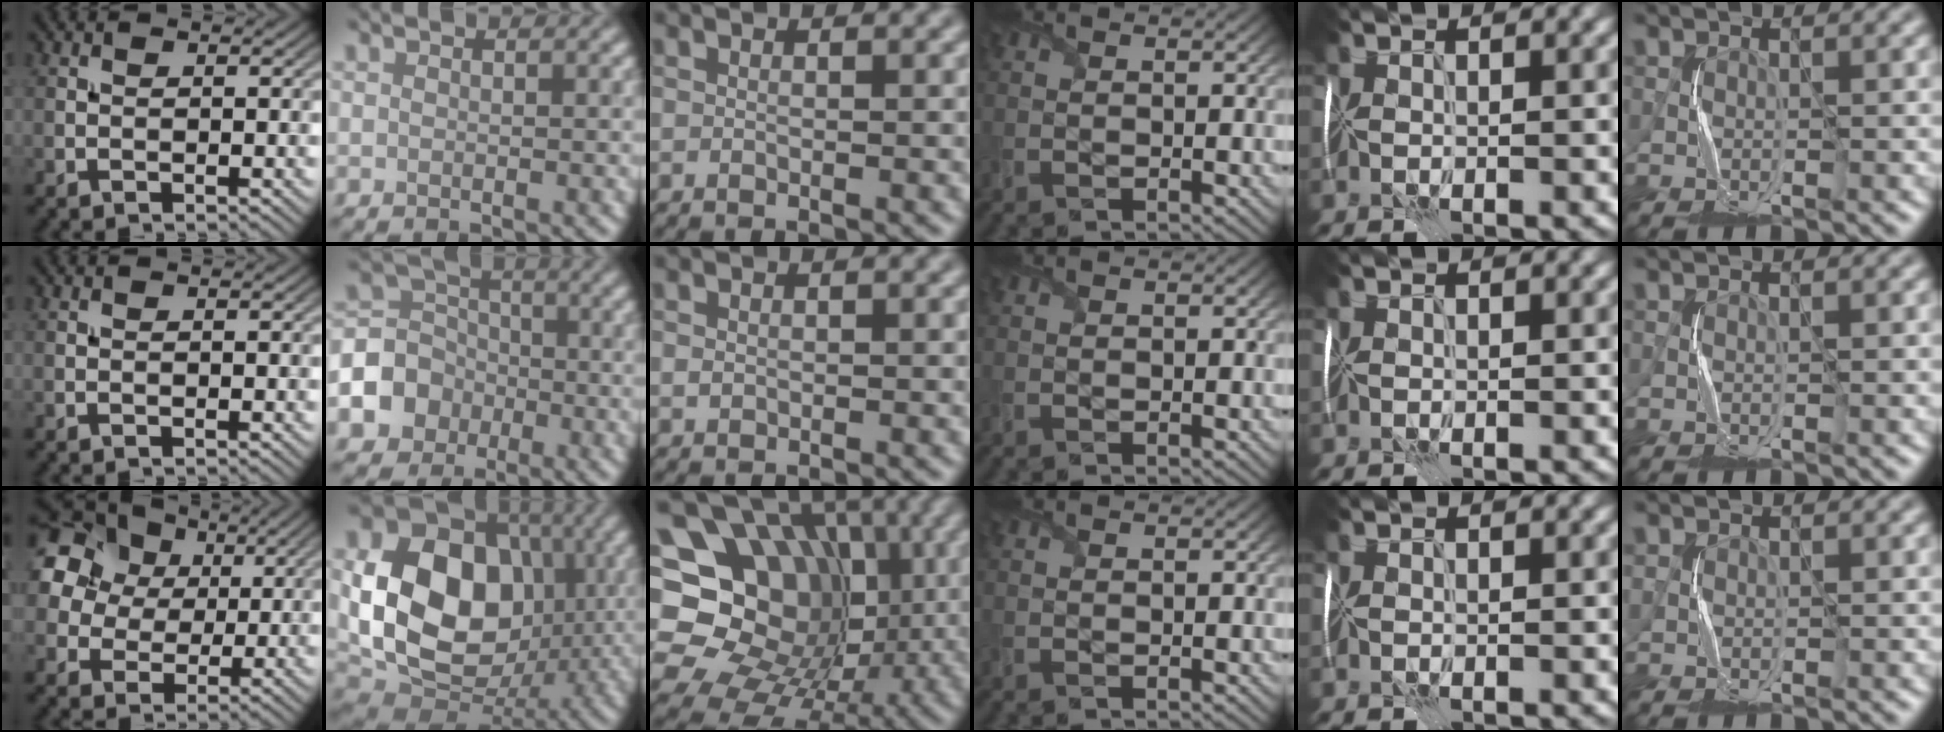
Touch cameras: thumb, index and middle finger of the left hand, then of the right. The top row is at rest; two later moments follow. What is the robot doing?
{"motion": "fold", "object": "shipping label"}